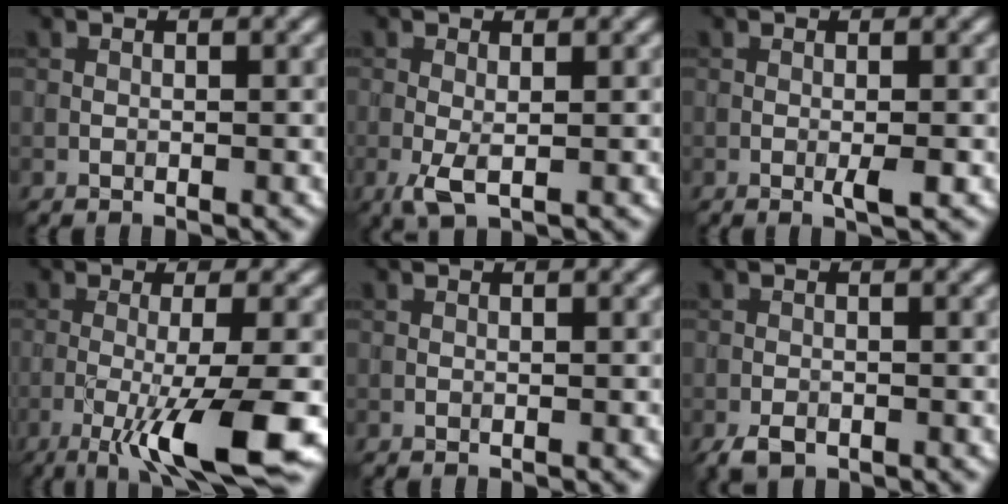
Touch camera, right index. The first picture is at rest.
{"total": 2.1, "force": [-0.4, 0.6, 1.9], "torque": [-0.046, -0.004, -0.010]}
{"total": 1.4, "force": [-0.4, 0.0, 1.3], "torque": [-0.023, -0.002, -0.009]}
{"total": 9.6, "force": [-3.6, 1.4, 8.8], "torque": [-0.128, -0.002, -0.062]}
{"total": 0.0}
{"total": 1.8, "force": [-1.2, 1.0, 1.0], "torque": [-0.019, -0.004, -0.025]}